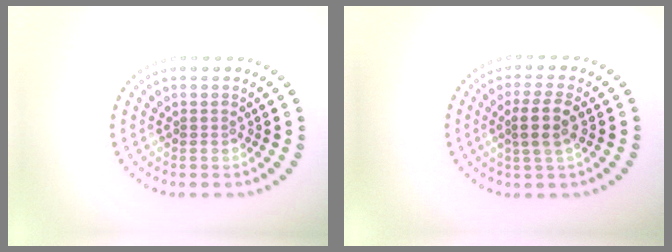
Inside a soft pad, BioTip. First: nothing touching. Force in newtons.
{"total": 2.6, "press": 2.3, "slide": 1.2}